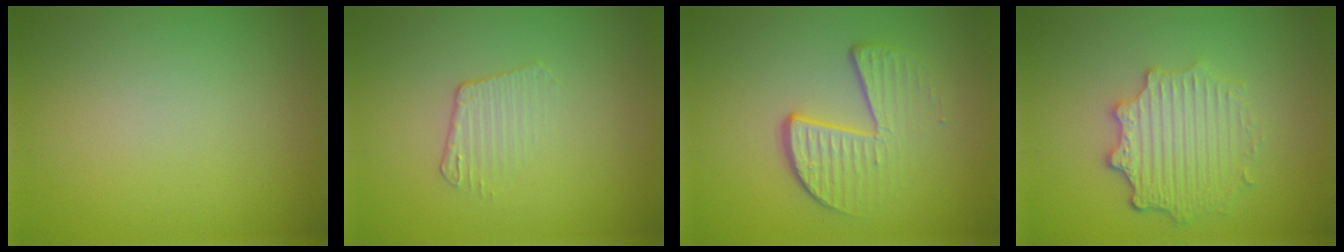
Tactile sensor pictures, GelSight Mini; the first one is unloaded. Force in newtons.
{"total": 1.5, "press": 0.7, "slide": 1.4}
{"total": 4.1, "press": 2.7, "slide": 3.2}
{"total": 4.4, "press": 3.6, "slide": 2.6}